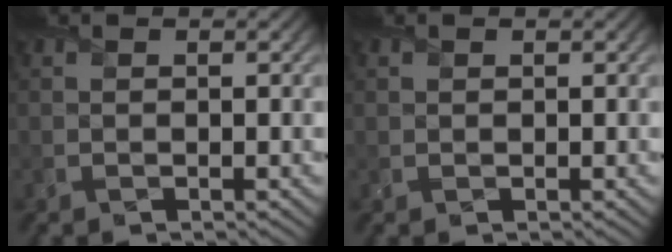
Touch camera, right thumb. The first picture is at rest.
{"total": 0.6, "force": [0.4, 0.4, 0.1], "torque": [-0.003, -0.002, 0.008]}